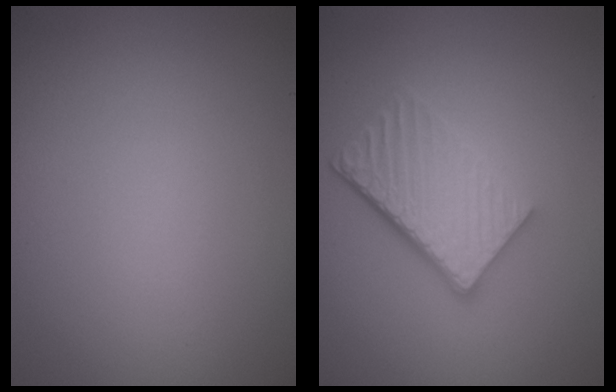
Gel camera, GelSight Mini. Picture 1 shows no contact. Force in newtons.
{"total": 5.7, "press": 4.0, "slide": 4.1}